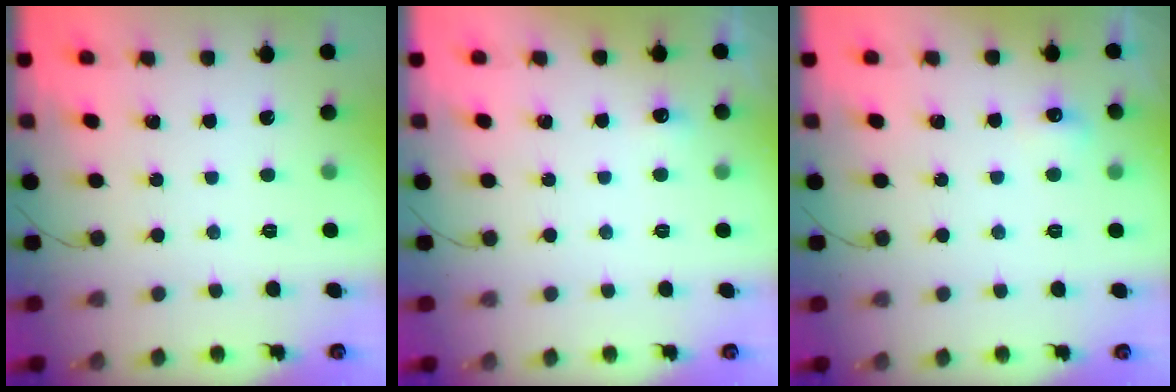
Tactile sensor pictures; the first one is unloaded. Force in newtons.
{"total": 3.9, "press": 3.7, "slide": 1.3}
{"total": 5.0, "press": 4.8, "slide": 1.4}